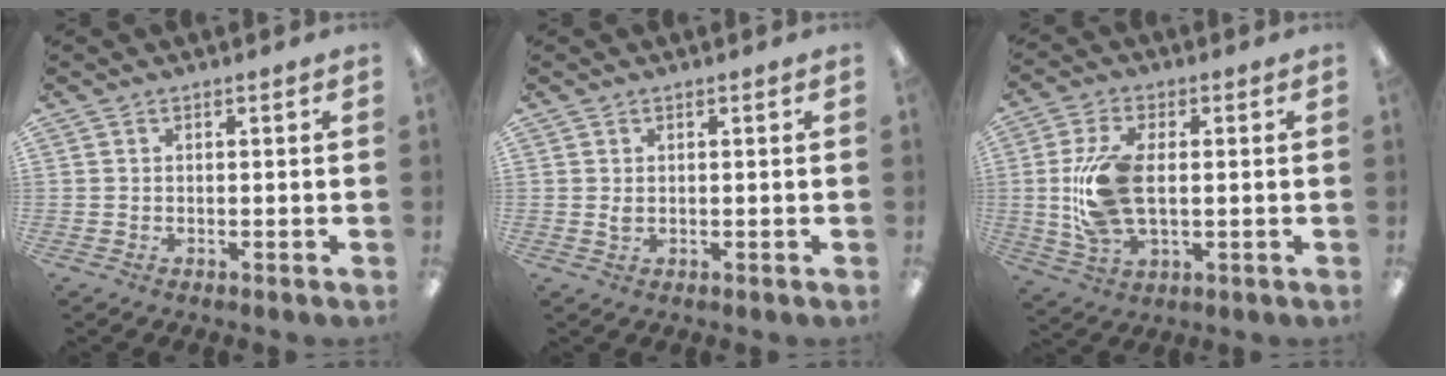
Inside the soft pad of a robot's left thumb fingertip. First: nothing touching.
{"total": 1.3, "force": [0.3, 0.7, 1.1], "torque": [-0.023, 0.002, 0.005]}
{"total": 15.1, "force": [0.7, 8.6, 12.5], "torque": [-0.251, -0.002, 0.016]}